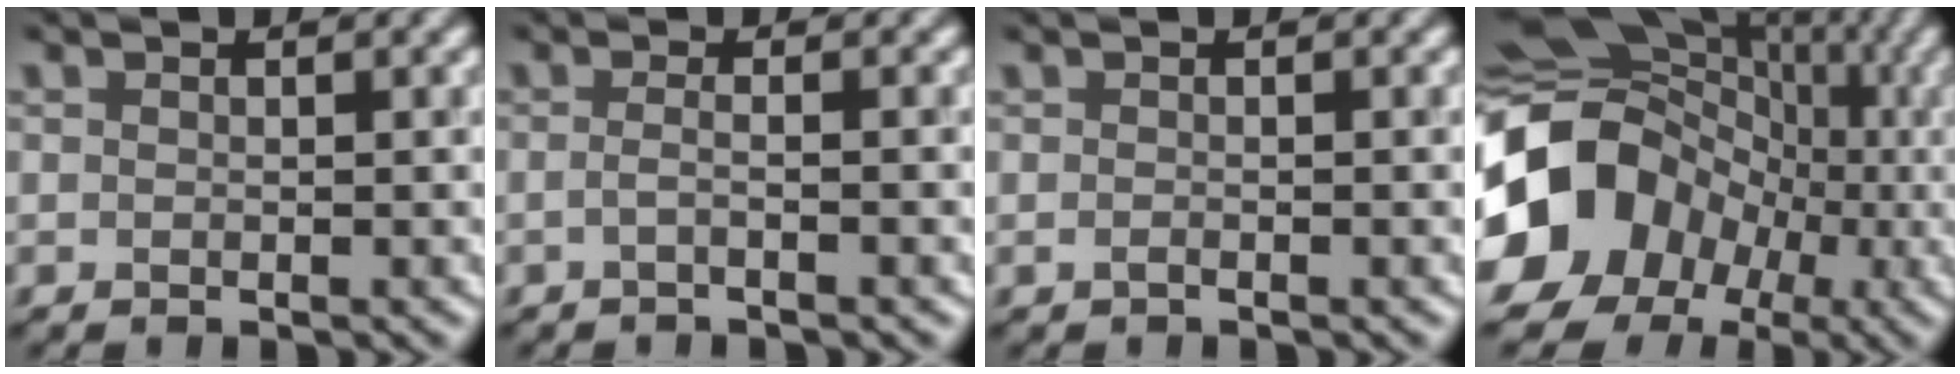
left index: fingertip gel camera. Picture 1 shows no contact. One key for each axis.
{"total": 1.3, "fx": -0.6, "fy": 0.2, "fz": 1.2, "tx": -0.019, "ty": 0.000, "tz": -0.020}
{"total": 0.5, "fx": -0.4, "fy": 0.0, "fz": 0.4, "tx": -0.011, "ty": 0.004, "tz": -0.006}
{"total": 17.2, "fx": -2.7, "fy": 15.2, "fz": 7.8, "tx": -0.153, "ty": -0.004, "tz": -0.083}